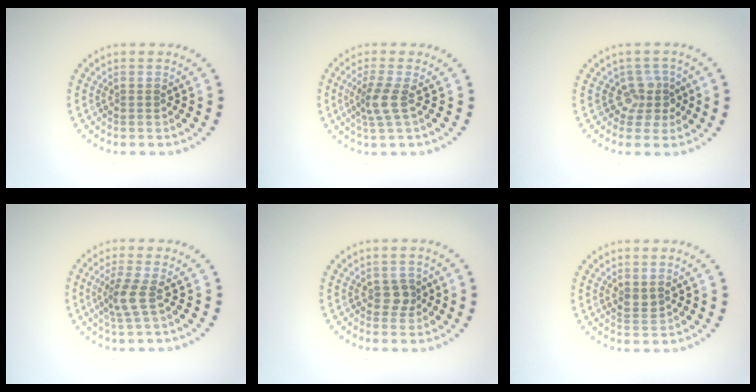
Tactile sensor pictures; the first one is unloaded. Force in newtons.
{"total": 2.5, "press": 1.8, "slide": 1.7}
{"total": 2.6, "press": 1.9, "slide": 1.7}
{"total": 2.4, "press": 1.8, "slide": 1.6}
{"total": 1.5, "press": 1.4, "slide": 0.5}
{"total": 1.2, "press": 1.1, "slide": 0.4}